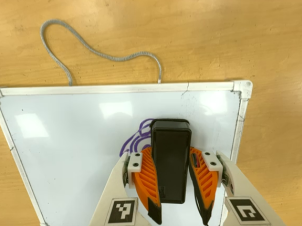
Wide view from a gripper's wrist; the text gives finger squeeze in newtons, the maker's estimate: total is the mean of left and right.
{"total": 14.1, "left": 13.8, "right": 14.3}